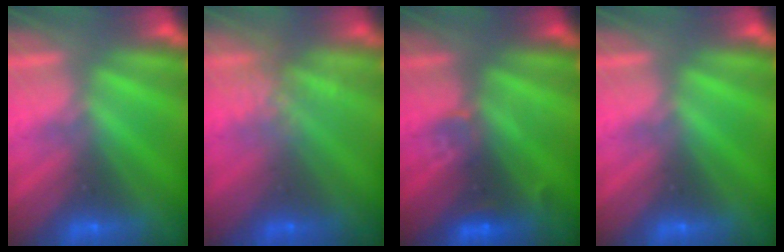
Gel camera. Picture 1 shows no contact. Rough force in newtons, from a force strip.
{"total": 3.8}
{"total": 3.5}
{"total": 0.0}